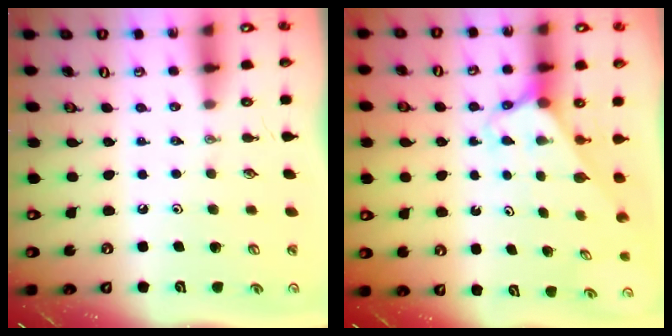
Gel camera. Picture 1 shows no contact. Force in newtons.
{"total": 2.6, "press": 2.6, "slide": 0.2}